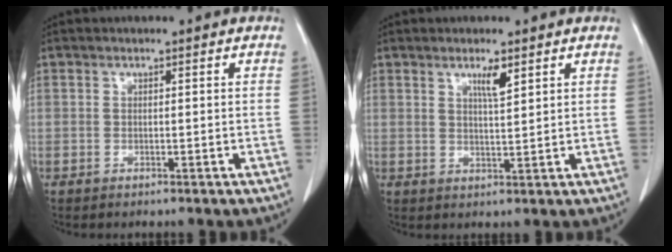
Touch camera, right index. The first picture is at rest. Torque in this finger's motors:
{"motor_torque": [0.01, 0.29, 0.02, 0.02]}